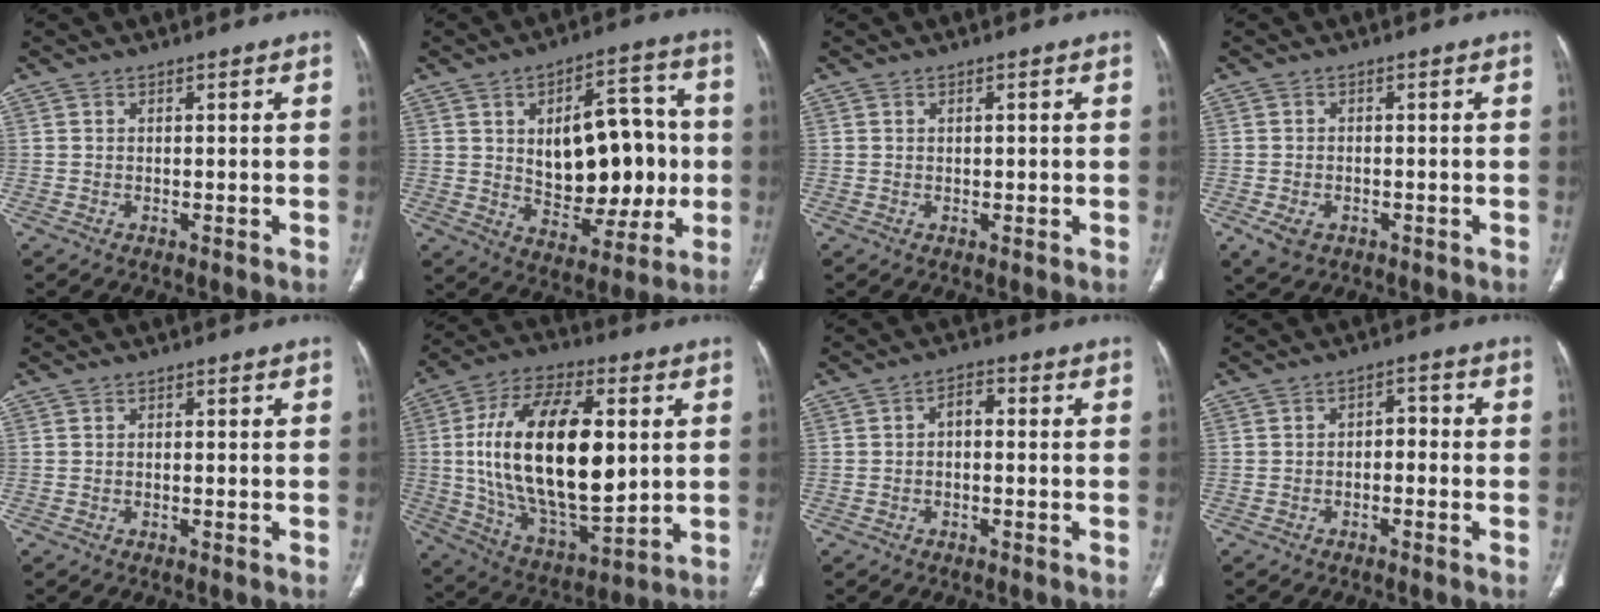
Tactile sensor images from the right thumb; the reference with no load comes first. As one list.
[{"total": 19.7, "force": [0.7, 11.2, 16.2], "torque": [-0.183, 0.014, 0.025]}, {"total": 1.1, "force": [0.3, 0.6, 0.9], "torque": [-0.013, -0.001, 0.006]}, {"total": 3.9, "force": [-1.6, 2.8, 2.2], "torque": [-0.043, 0.002, -0.018]}, {"total": 0.0}, {"total": 27.4, "force": [2.9, 13.3, 23.7], "torque": [-0.417, -0.012, 0.054]}, {"total": 3.1, "force": [-0.1, 1.8, 2.6], "torque": [-0.033, 0.013, -0.009]}, {"total": 3.2, "force": [-0.8, 2.0, 2.4], "torque": [-0.025, 0.023, -0.019]}]